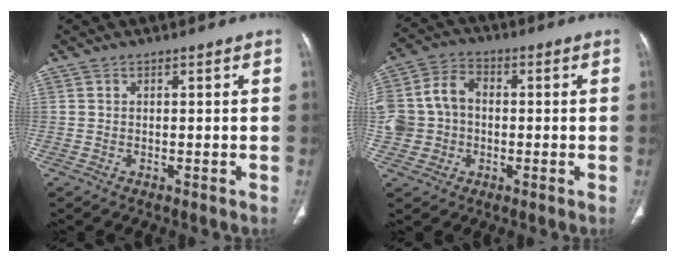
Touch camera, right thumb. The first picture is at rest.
{"total": 11.3, "force": [-0.3, 9.6, 6.0], "torque": [-0.110, 0.036, -0.010]}